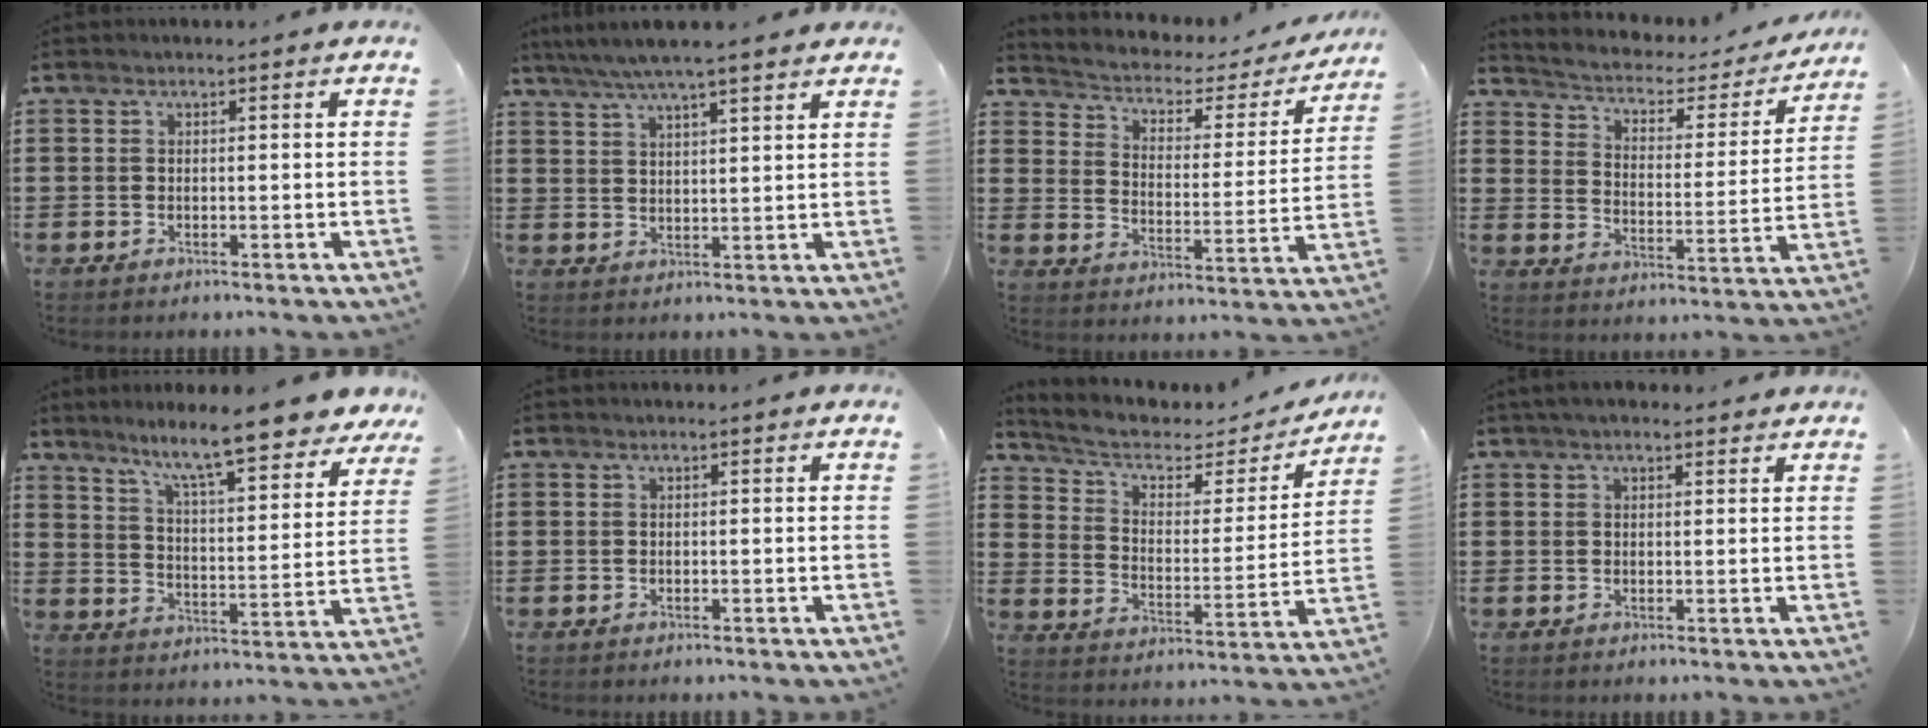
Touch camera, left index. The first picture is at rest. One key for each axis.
{"total": 5.3, "fx": 4.4, "fy": 0.2, "fz": 2.9, "tx": -0.068, "ty": -0.014, "tz": 0.076}
{"total": 2.5, "fx": 1.9, "fy": 1.4, "fz": 0.9, "tx": -0.034, "ty": -0.018, "tz": 0.022}
{"total": 2.7, "fx": 2.0, "fy": 1.4, "fz": 1.1, "tx": -0.038, "ty": -0.021, "tz": 0.023}
{"total": 9.7, "fx": 8.4, "fy": -0.1, "fz": 4.8, "tx": -0.107, "ty": -0.060, "tz": 0.137}
{"total": 0.0}
{"total": 5.3, "fx": 3.9, "fy": 2.3, "fz": 2.7, "tx": -0.073, "ty": -0.024, "tz": 0.064}
{"total": 2.1, "fx": 1.7, "fy": 0.9, "fz": 0.8, "tx": -0.019, "ty": 0.009, "tz": 0.033}